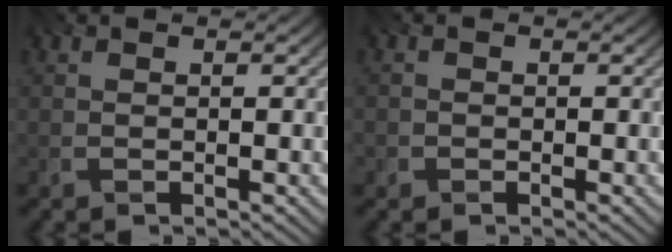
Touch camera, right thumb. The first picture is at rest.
{"total": 0.8, "force": [-0.6, 0.5, -0.4], "torque": [0.011, -0.001, -0.015]}